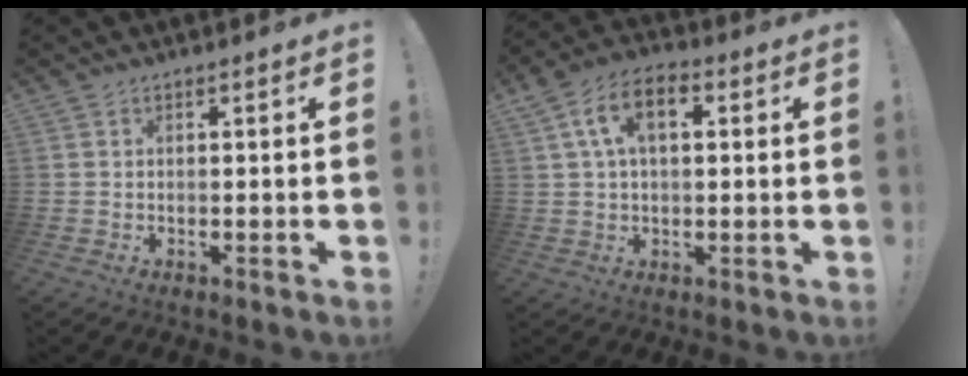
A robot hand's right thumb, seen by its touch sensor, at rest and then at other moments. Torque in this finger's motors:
{"motor_torque": [0.12, 0.30, 0.62, -0.28, 0.09]}